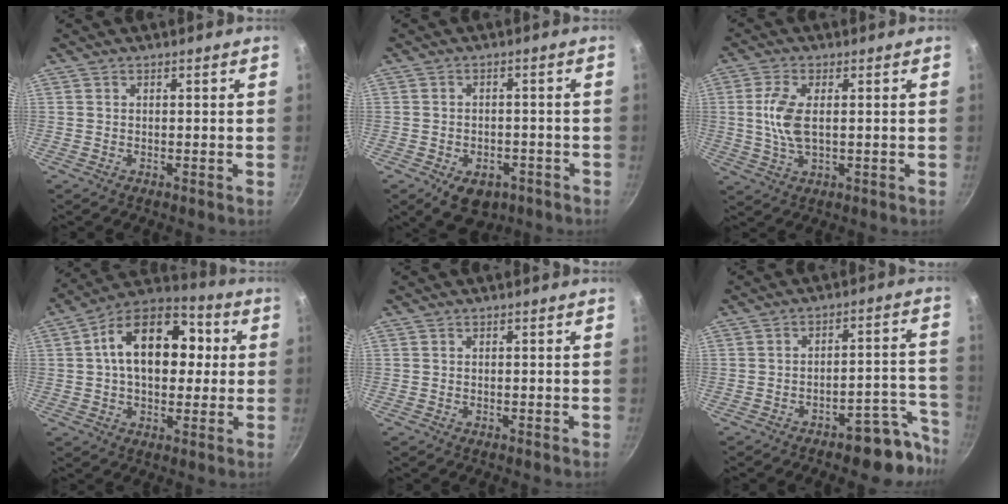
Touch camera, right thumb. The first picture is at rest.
{"total": 7.4, "force": [-4.1, 4.8, 3.9], "torque": [-0.042, 0.019, -0.051]}
{"total": 7.3, "force": [0.6, 3.4, 6.4], "torque": [-0.149, -0.003, 0.014]}
{"total": 18.3, "force": [2.9, 11.4, 14.0], "torque": [-0.187, 0.028, 0.036]}
{"total": 0.0}
{"total": 9.4, "force": [-7.3, 3.4, 4.8], "torque": [-0.020, 0.090, -0.101]}